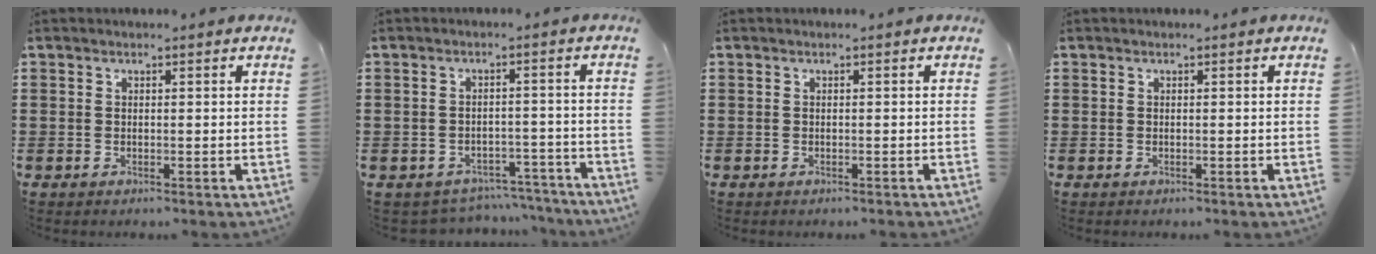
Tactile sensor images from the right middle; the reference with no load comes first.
{"total": 3.6, "force": [-3.6, 0.7, -0.1], "torque": [-0.007, 0.003, -0.076]}
{"total": 0.0}
{"total": 0.0}